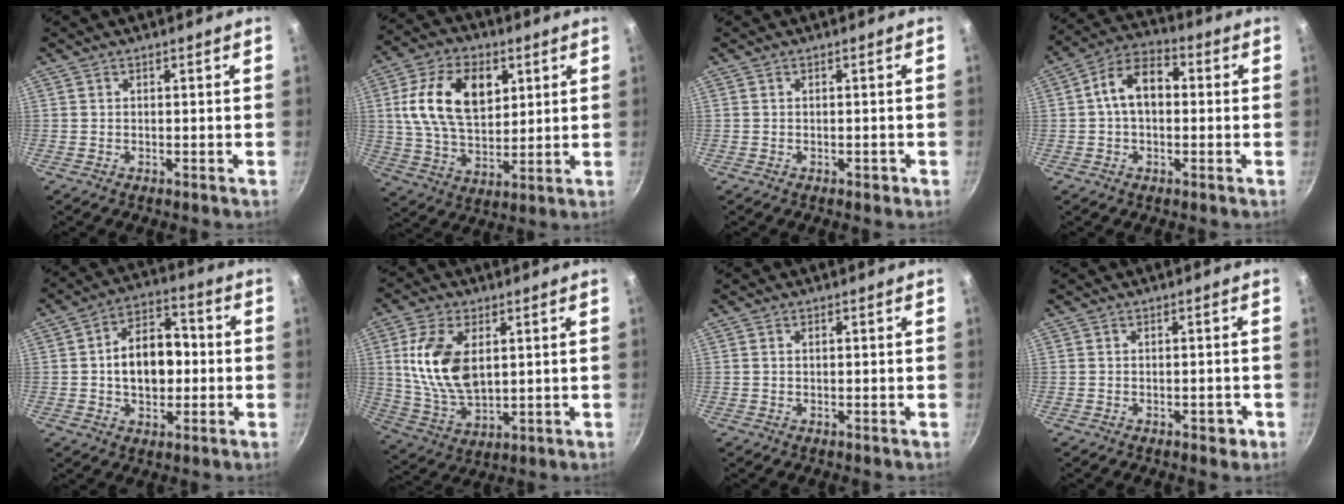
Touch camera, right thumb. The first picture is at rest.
{"total": 17.0, "force": [4.8, 10.9, 12.2], "torque": [-0.198, -0.006, 0.082]}
{"total": 0.9, "force": [-0.5, 0.4, 0.6], "torque": [-0.005, 0.005, -0.005]}
{"total": 9.9, "force": [0.7, 6.4, 7.5], "torque": [-0.103, 0.033, -0.004]}
{"total": 12.9, "force": [-0.3, 8.8, 9.5], "torque": [-0.112, 0.028, -0.013]}
{"total": 13.9, "force": [3.0, 8.0, 11.0], "torque": [-0.202, -0.019, 0.068]}
{"total": 0.6, "force": [0.2, 0.4, 0.5], "torque": [-0.007, 0.003, 0.003]}
{"total": 2.1, "force": [-1.0, 1.2, 1.4], "torque": [-0.004, 0.013, -0.008]}